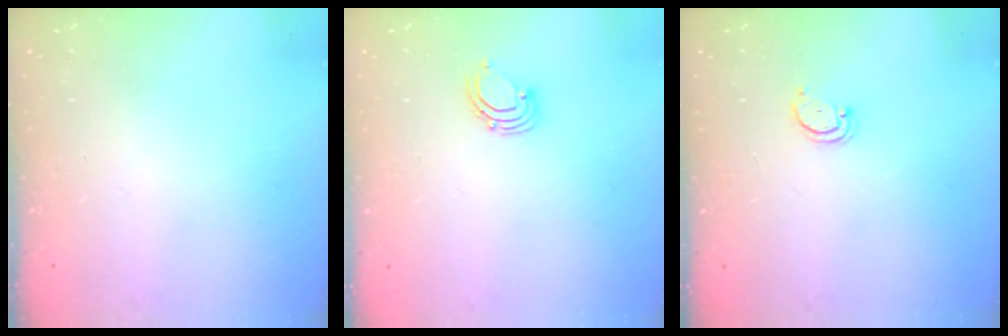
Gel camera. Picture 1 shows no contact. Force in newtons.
{"total": 2.9, "press": 2.9, "slide": 0.2}
{"total": 2.2, "press": 2.2, "slide": 0.4}